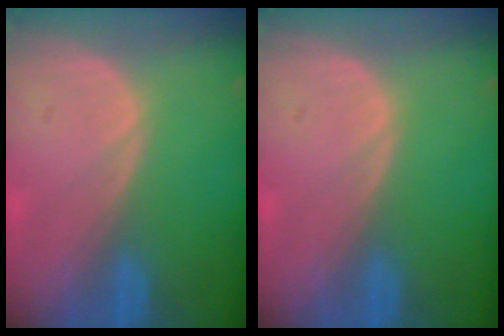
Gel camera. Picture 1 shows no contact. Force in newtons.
{"total": 0.0}